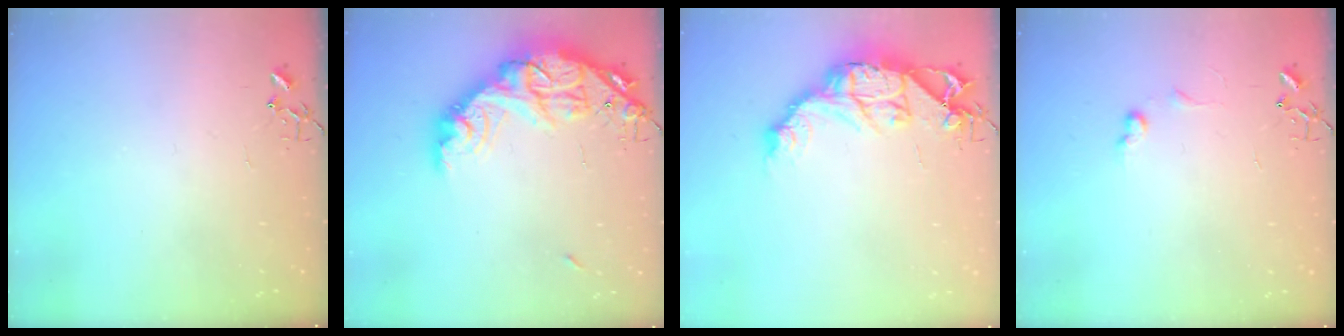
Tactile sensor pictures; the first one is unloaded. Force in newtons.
{"total": 20.6, "press": 20.5, "slide": 1.6}
{"total": 15.1, "press": 15.0, "slide": 1.3}
{"total": 6.6, "press": 6.5, "slide": 0.9}